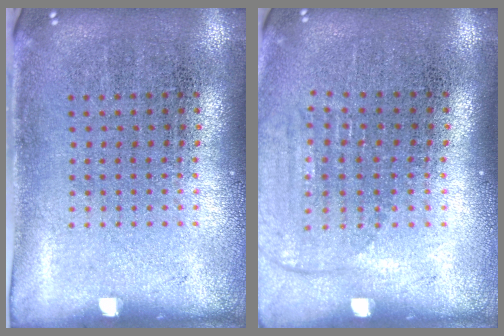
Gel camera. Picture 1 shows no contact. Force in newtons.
{"total": 1.3, "press": 1.2, "slide": 0.6}